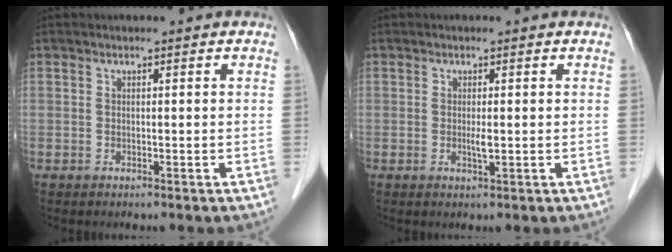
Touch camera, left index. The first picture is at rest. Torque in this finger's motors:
{"motor_torque": [0.21, 0.27, 0.04, 0.01]}